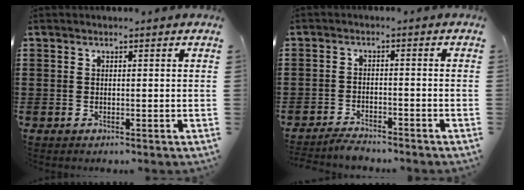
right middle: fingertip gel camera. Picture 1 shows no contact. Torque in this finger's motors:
{"motor_torque": [0.24, 0.16, -0.01, 0.00]}